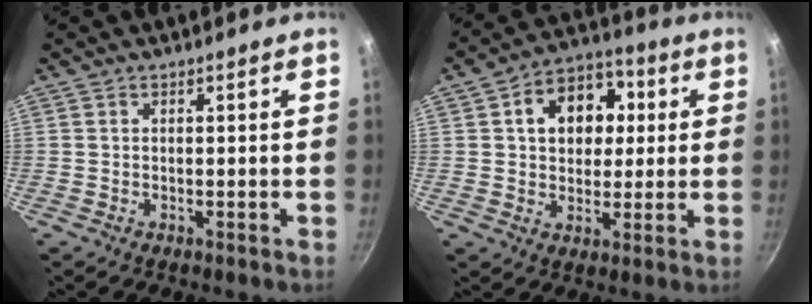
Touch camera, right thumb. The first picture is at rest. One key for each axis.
{"total": 13.4, "fx": 3.0, "fy": 10.1, "fz": 8.3, "tx": -0.091, "ty": 0.015, "tz": 0.036}